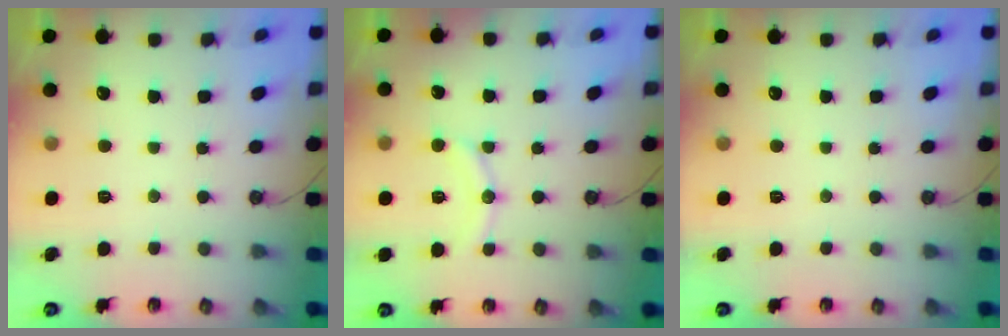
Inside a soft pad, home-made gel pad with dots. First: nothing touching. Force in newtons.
{"total": 9.0, "press": 8.8, "slide": 1.9}
{"total": 0.0}